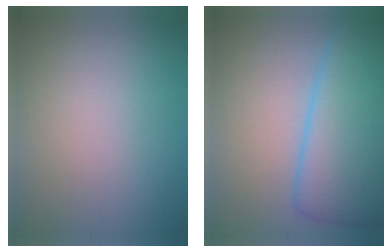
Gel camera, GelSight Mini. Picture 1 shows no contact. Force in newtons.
{"total": 8.5, "press": 8.5, "slide": 0.2}